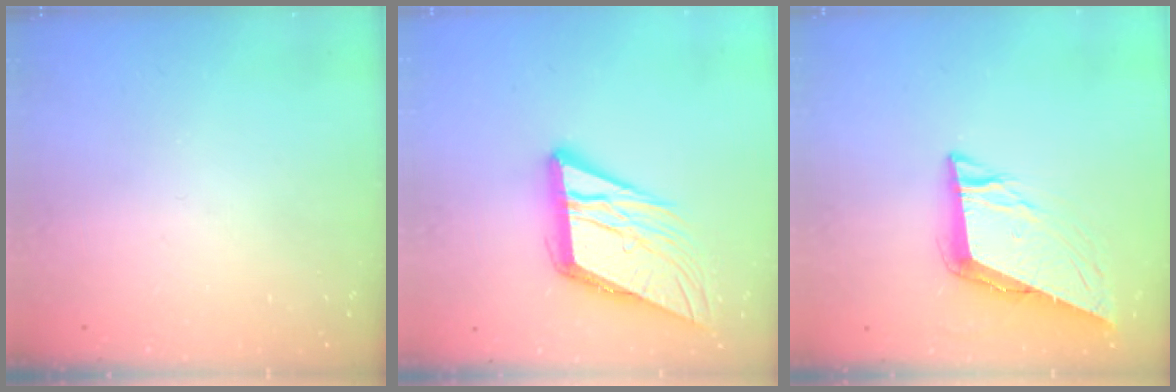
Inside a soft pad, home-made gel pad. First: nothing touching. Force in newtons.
{"total": 13.7, "press": 13.5, "slide": 2.4}
{"total": 9.8, "press": 9.3, "slide": 3.0}